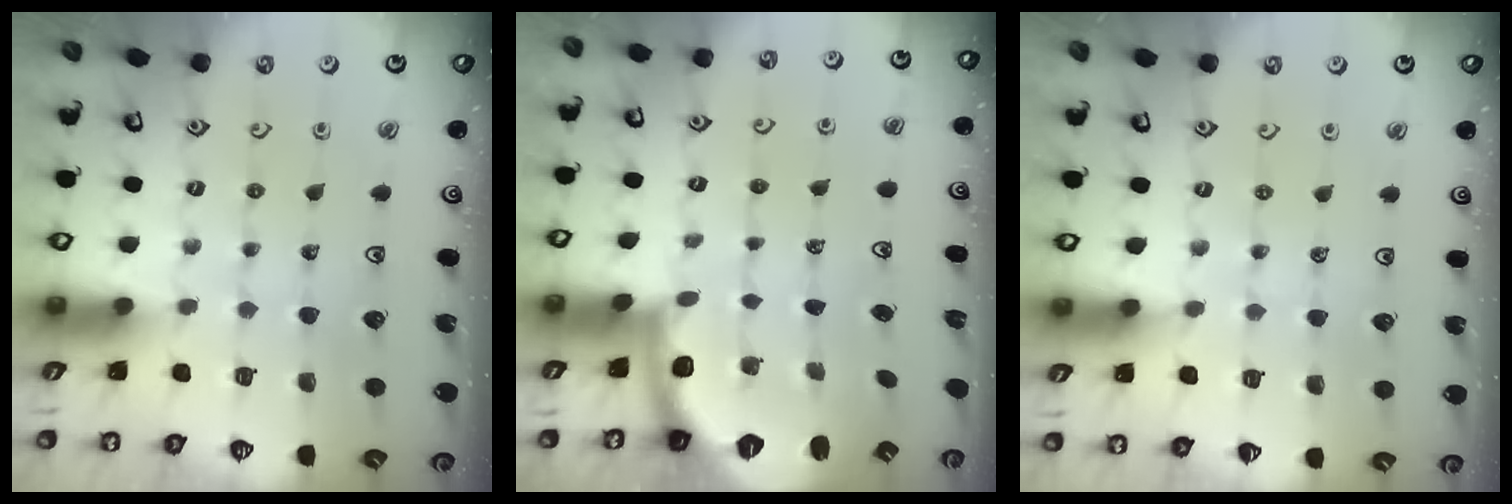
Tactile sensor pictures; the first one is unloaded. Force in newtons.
{"total": 2.0, "press": 1.5, "slide": 1.3}
{"total": 2.7, "press": 2.7, "slide": 0.2}